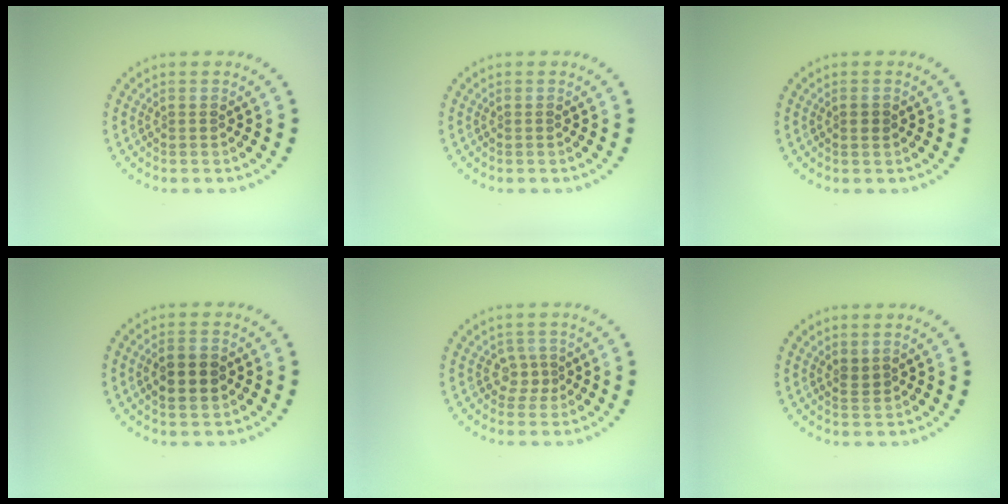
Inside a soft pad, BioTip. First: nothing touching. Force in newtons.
{"total": 0.0}
{"total": 0.8, "press": 0.8, "slide": 0.1}
{"total": 3.1, "press": 3.1, "slide": 0.2}
{"total": 1.8, "press": 1.2, "slide": 1.3}
{"total": 1.1, "press": 1.0, "slide": 0.6}